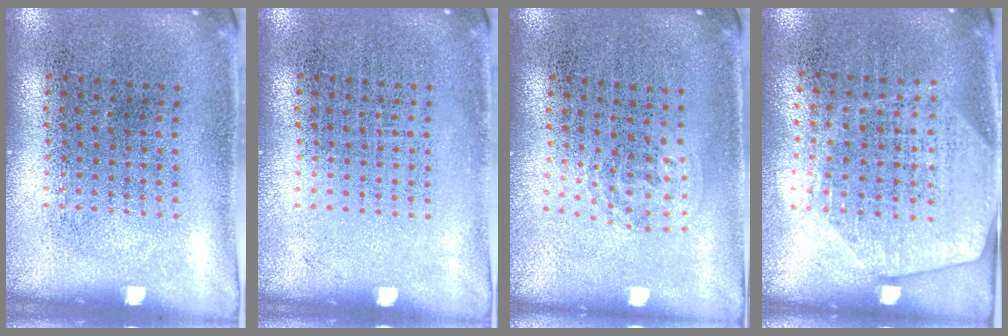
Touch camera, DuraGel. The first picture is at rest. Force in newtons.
{"total": 0.0}
{"total": 1.0, "press": 0.6, "slide": 0.7}
{"total": 2.0, "press": 1.7, "slide": 0.9}